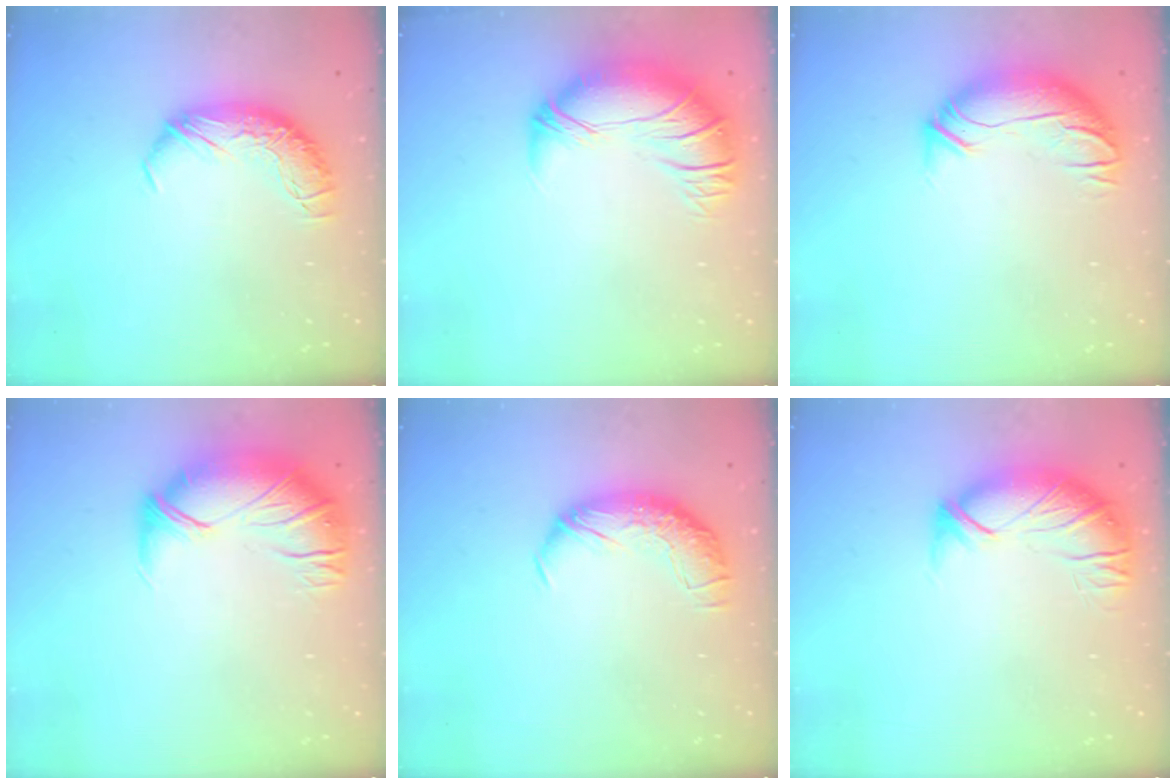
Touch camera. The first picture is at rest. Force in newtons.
{"total": 2.8, "press": 0.2, "slide": 2.8}
{"total": 3.2, "press": 1.6, "slide": 2.8}
{"total": 2.7, "press": 0.8, "slide": 2.6}
{"total": 1.7, "press": 0.6, "slide": 1.6}
{"total": 2.9, "press": 1.4, "slide": 2.6}